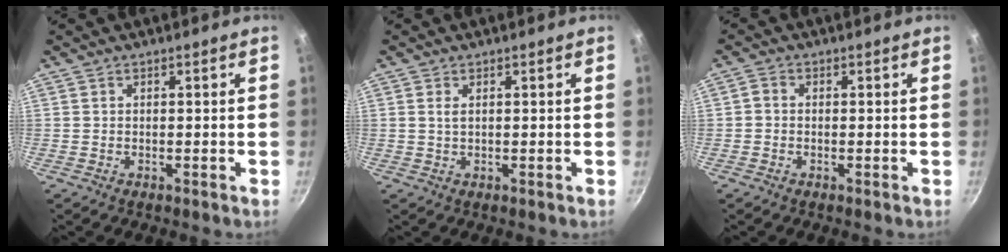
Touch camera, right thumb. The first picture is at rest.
{"total": 1.3, "force": [0.4, 0.6, 1.1], "torque": [-0.020, -0.001, 0.007]}
{"total": 1.4, "force": [-0.4, 1.1, 0.7], "torque": [-0.017, 0.007, -0.011]}